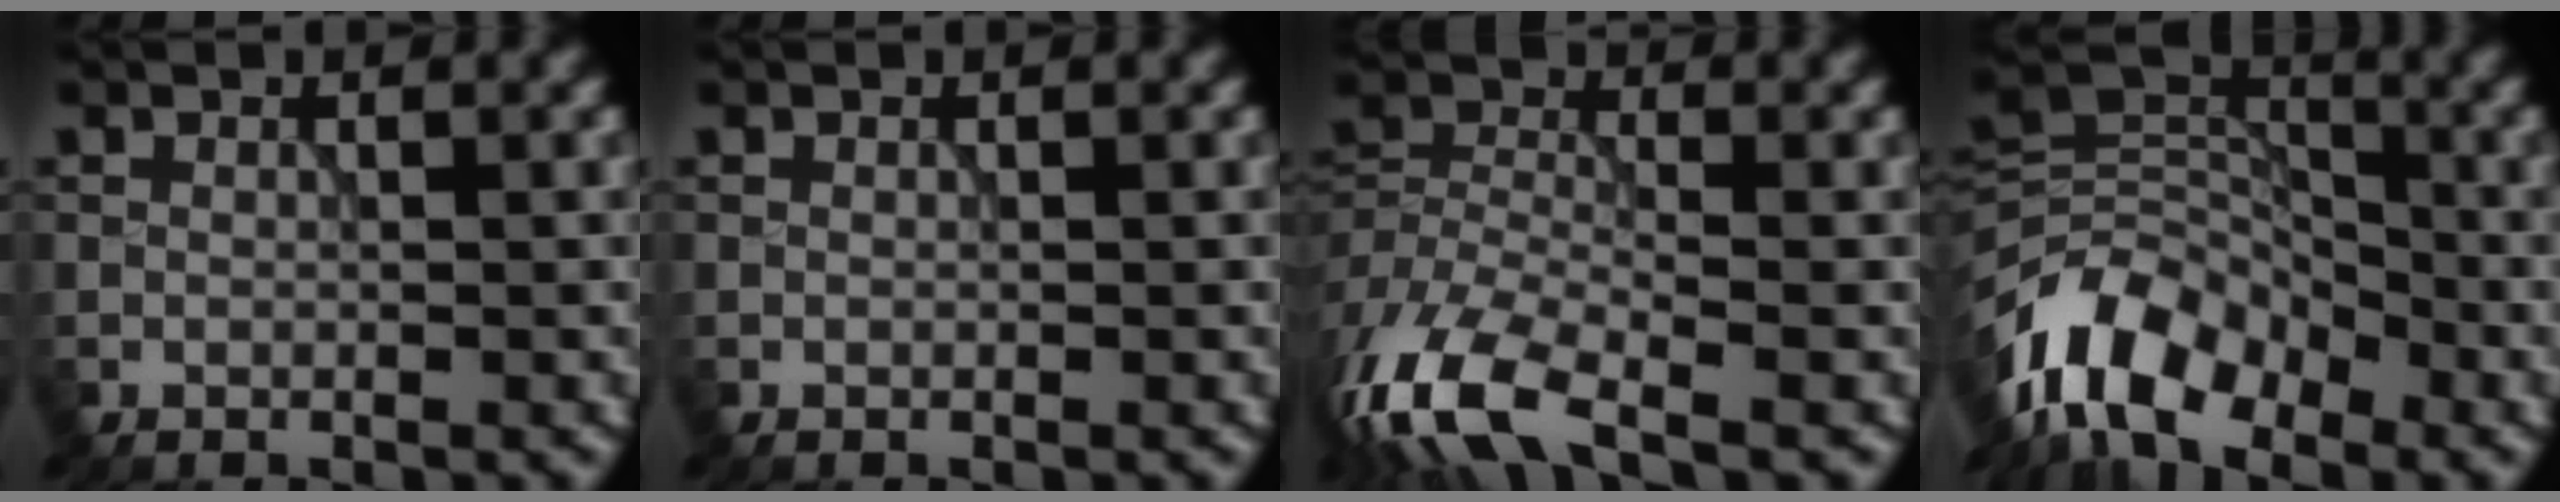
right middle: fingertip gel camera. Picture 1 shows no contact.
{"total": 0.0}
{"total": 9.9, "force": [-6.0, 4.1, 6.7], "torque": [-0.148, -0.015, -0.124]}
{"total": 7.9, "force": [-5.1, 4.4, 4.2], "torque": [-0.071, 0.003, -0.108]}